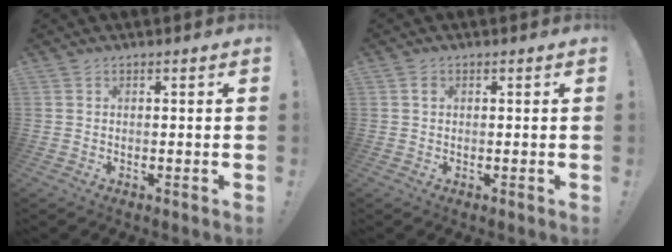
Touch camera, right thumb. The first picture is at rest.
{"total": 1.0, "force": [0.2, 0.9, 0.5], "torque": [-0.005, 0.002, 0.002]}